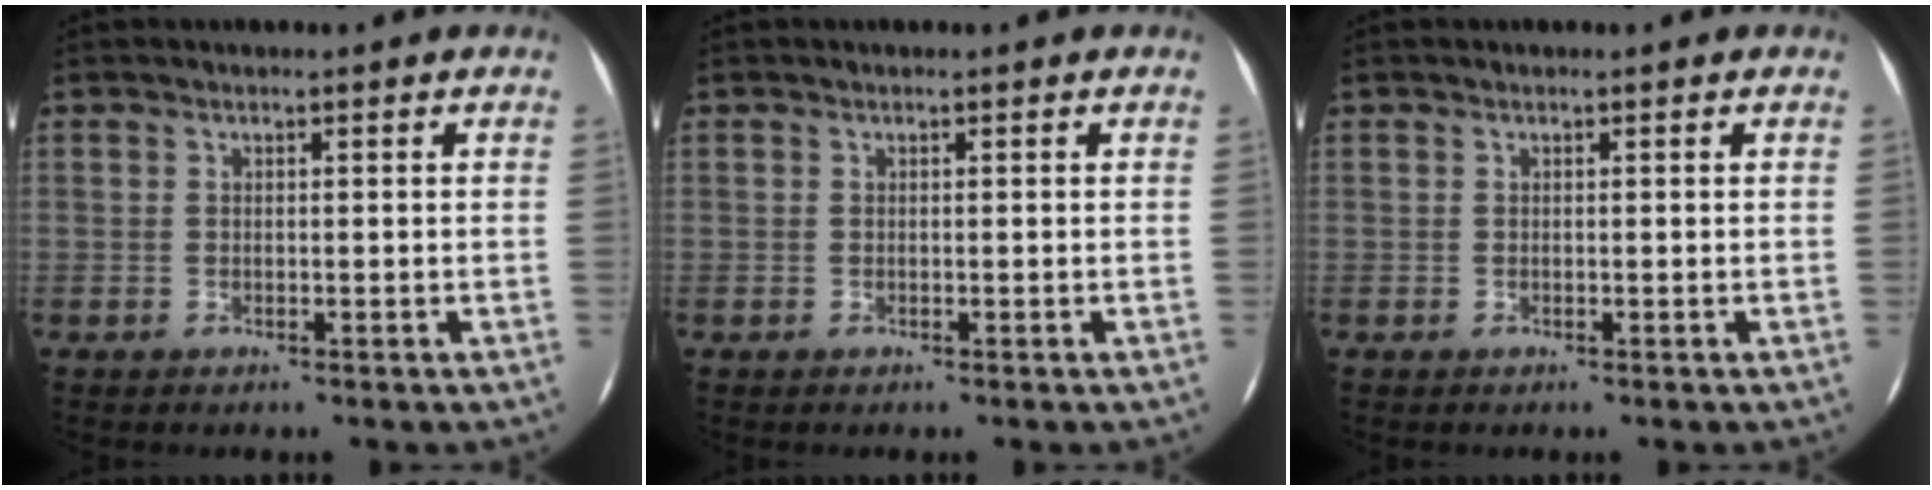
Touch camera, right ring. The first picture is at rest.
{"total": 0.0}
{"total": 0.0}